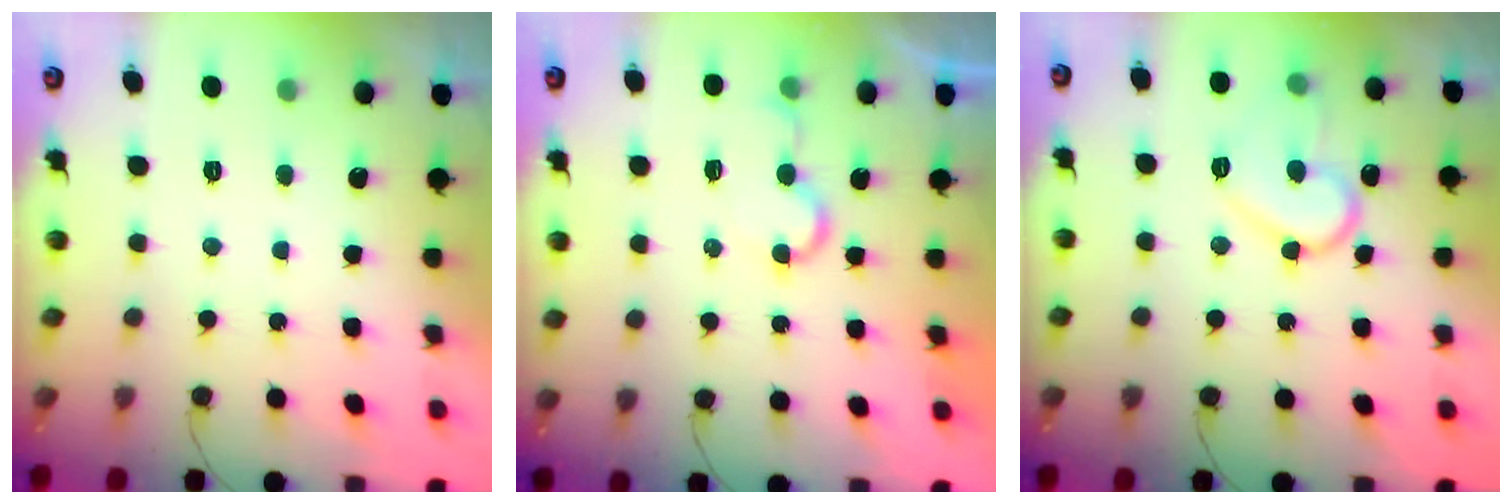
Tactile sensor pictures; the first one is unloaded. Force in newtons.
{"total": 5.4, "press": 5.4, "slide": 0.4}
{"total": 13.0, "press": 13.0, "slide": 1.1}